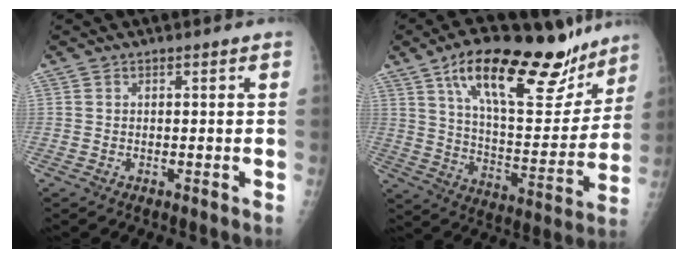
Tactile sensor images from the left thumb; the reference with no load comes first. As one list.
[{"total": 26.3, "force": [16.8, 9.8, 17.8], "torque": [-0.230, -0.050, 0.268]}]